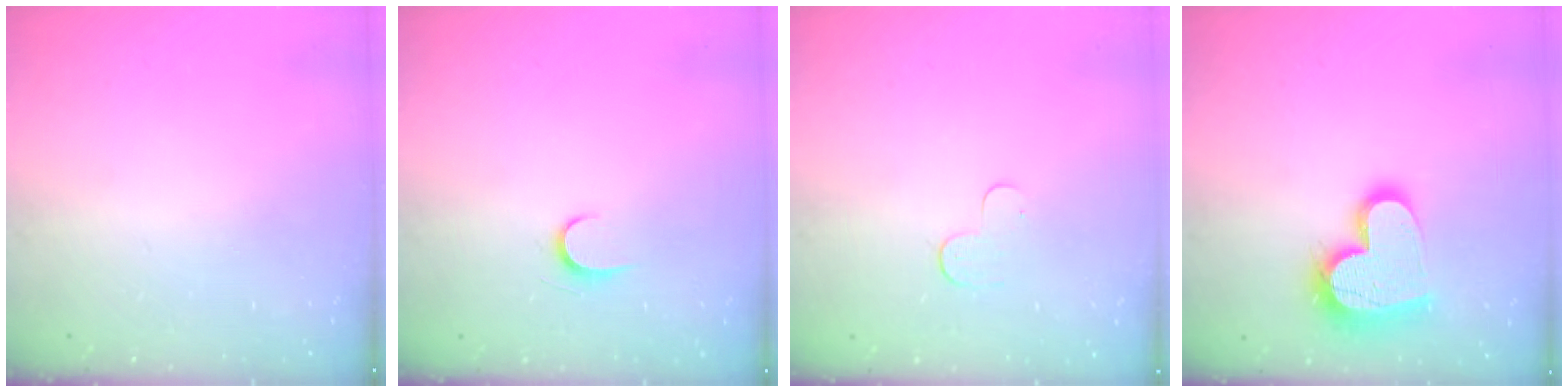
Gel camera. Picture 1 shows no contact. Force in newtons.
{"total": 4.9, "press": 4.8, "slide": 0.5}
{"total": 3.1, "press": 3.1, "slide": 0.3}
{"total": 16.4, "press": 16.3, "slide": 1.2}